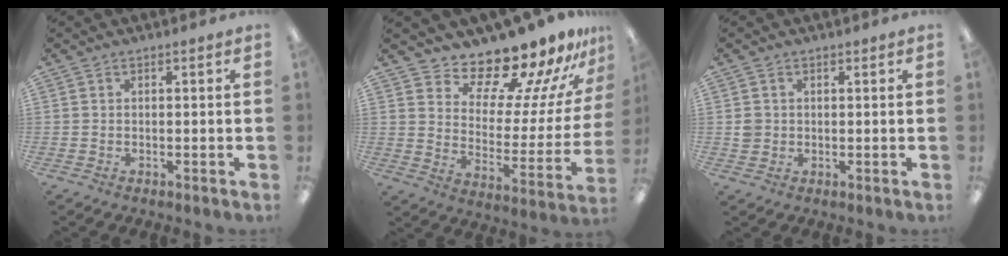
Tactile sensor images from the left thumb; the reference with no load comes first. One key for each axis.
{"total": 15.0, "fx": 14.1, "fy": 2.8, "fz": 4.5, "tx": -0.075, "ty": -0.134, "tz": 0.230}
{"total": 2.6, "fx": 0.3, "fy": 2.6, "fz": 0.4, "tx": -0.003, "ty": 0.000, "tz": 0.004}